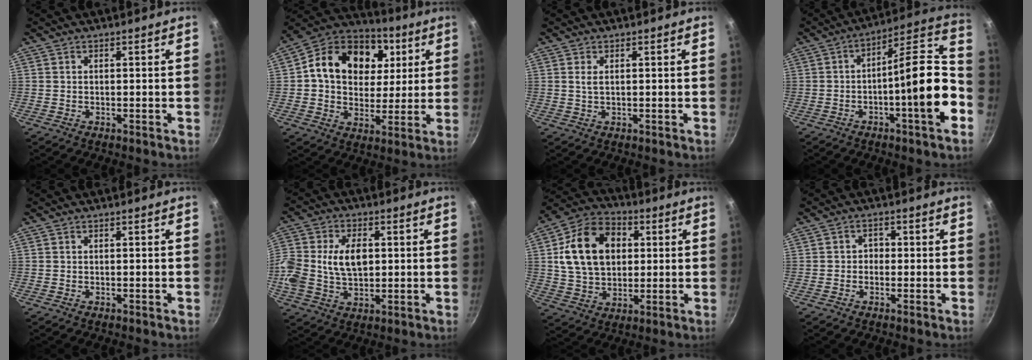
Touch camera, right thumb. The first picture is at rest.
{"total": 20.0, "force": [5.3, 15.2, 11.8], "torque": [-0.181, 0.009, 0.075]}
{"total": 1.4, "force": [0.5, 0.7, 1.2], "torque": [-0.024, -0.001, 0.009]}
{"total": 17.5, "force": [-4.8, 4.3, 16.3], "torque": [-0.207, 0.058, -0.086]}
{"total": 0.0}
{"total": 14.2, "force": [1.0, 9.8, 10.2], "torque": [-0.211, 0.025, 0.013]}
{"total": 17.0, "force": [3.3, 12.5, 11.1], "torque": [-0.171, 0.012, 0.049]}
{"total": 2.2, "force": [-0.5, 1.9, 0.9], "torque": [-0.002, 0.009, -0.013]}